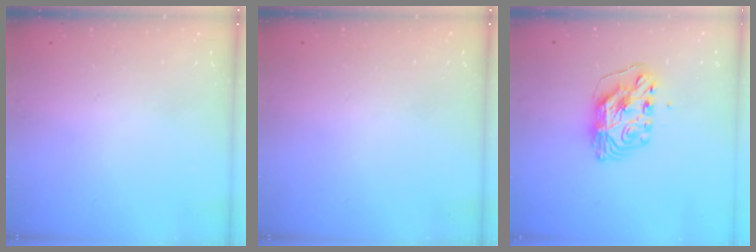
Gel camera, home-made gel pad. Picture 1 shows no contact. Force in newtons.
{"total": 0.0}
{"total": 9.2, "press": 9.2, "slide": 0.9}